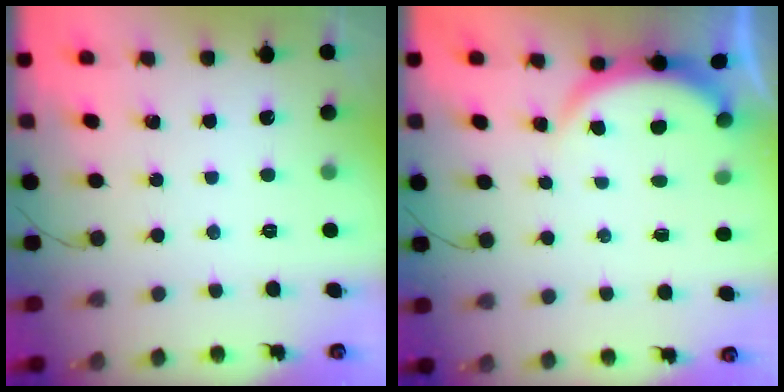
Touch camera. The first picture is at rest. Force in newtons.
{"total": 3.3, "press": 3.2, "slide": 0.5}